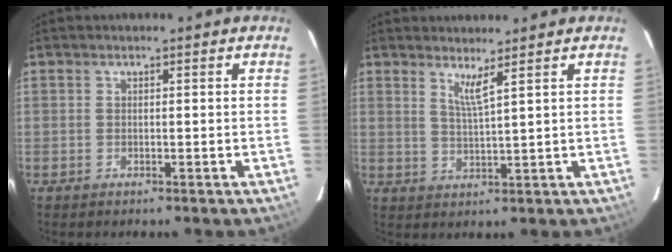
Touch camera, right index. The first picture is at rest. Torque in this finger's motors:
{"motor_torque": [-0.01, 0.21, 0.08, 0.05]}